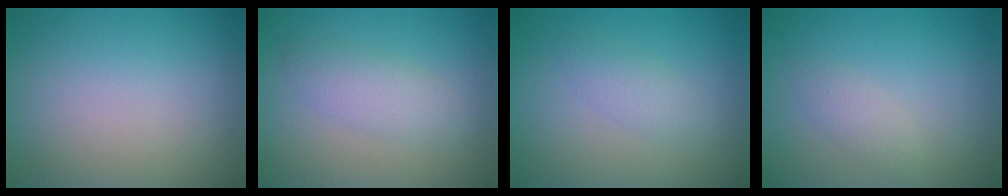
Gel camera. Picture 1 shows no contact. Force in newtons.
{"total": 2.5, "press": 2.5, "slide": 0.1}
{"total": 1.7, "press": 1.7, "slide": 0.1}
{"total": 1.3, "press": 1.3, "slide": 0.1}